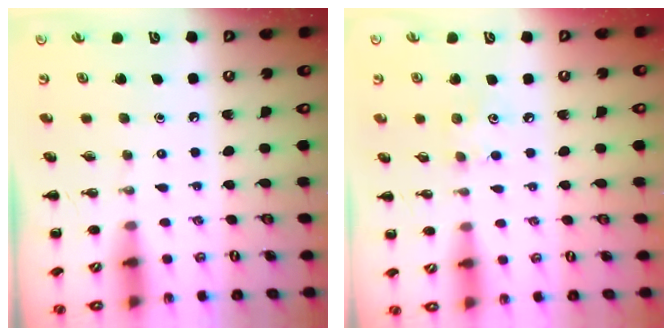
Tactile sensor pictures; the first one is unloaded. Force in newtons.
{"total": 4.7, "press": 4.6, "slide": 1.1}